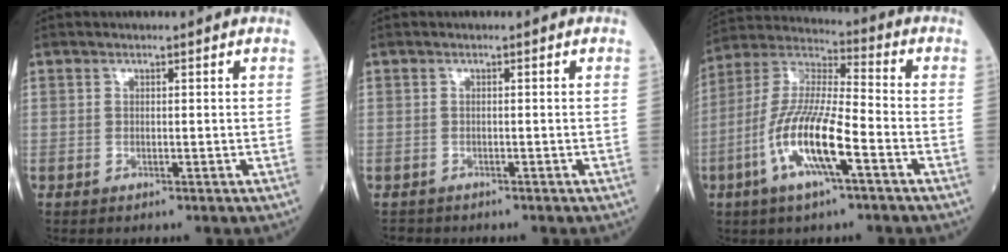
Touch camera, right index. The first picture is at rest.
{"total": 1.3, "force": [-1.1, 0.7, -0.2], "torque": [-0.007, 0.000, -0.021]}
{"total": 13.9, "force": [-5.2, 2.3, 12.7], "torque": [-0.263, -0.004, -0.101]}